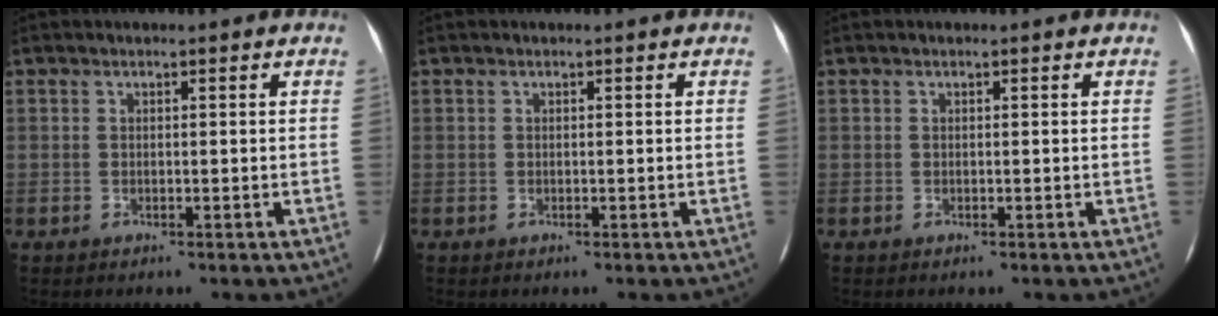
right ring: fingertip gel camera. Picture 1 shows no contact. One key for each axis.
{"total": 0.0}
{"total": 0.0}